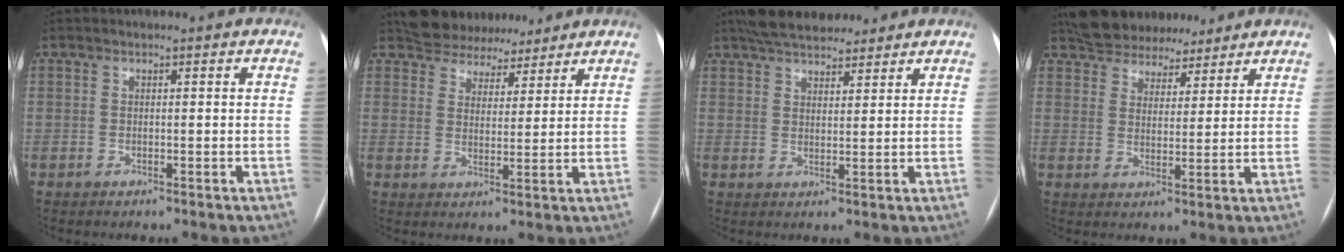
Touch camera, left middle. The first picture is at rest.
{"total": 9.0, "force": [8.0, 3.8, 1.5], "torque": [-0.011, 0.014, 0.115]}
{"total": 10.6, "force": [9.1, 3.4, 4.3], "torque": [-0.060, 0.028, 0.141]}
{"total": 11.4, "force": [10.0, 4.5, 3.0], "torque": [-0.045, 0.023, 0.155]}